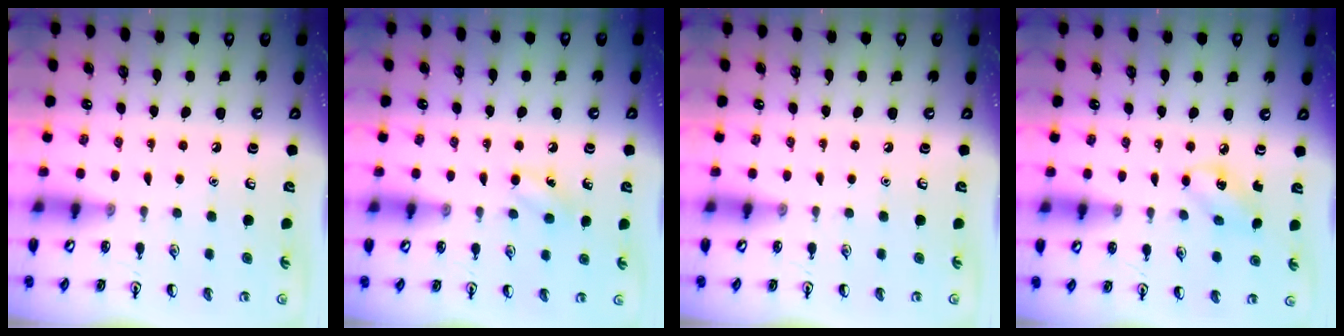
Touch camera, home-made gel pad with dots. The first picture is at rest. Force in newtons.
{"total": 6.2, "press": 5.9, "slide": 1.9}
{"total": 0.0}
{"total": 4.2, "press": 4.1, "slide": 1.1}